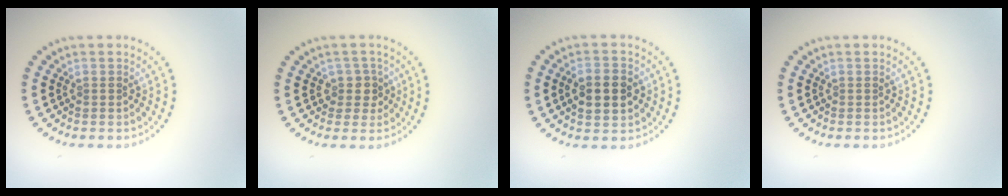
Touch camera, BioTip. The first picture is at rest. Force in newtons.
{"total": 2.0, "press": 1.6, "slide": 1.2}
{"total": 4.5, "press": 4.5, "slide": 0.1}
{"total": 0.0}